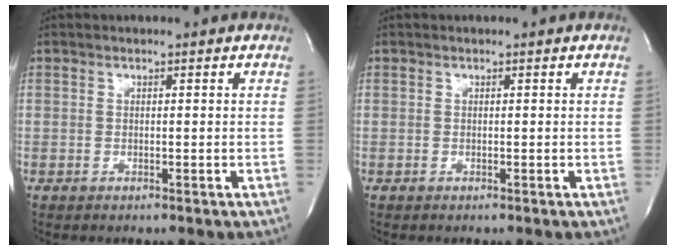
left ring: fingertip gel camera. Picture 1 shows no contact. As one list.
[{"total": 0.0}]